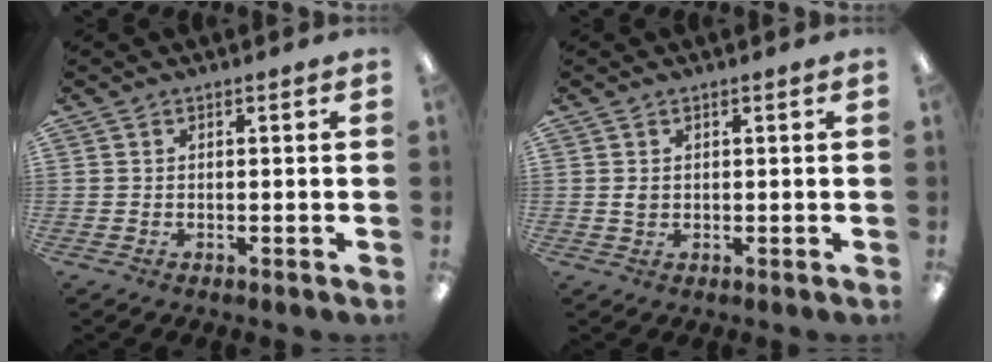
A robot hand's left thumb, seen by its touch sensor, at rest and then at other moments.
{"total": 1.4, "force": [0.5, 1.1, 0.7], "torque": [-0.015, 0.003, 0.008]}